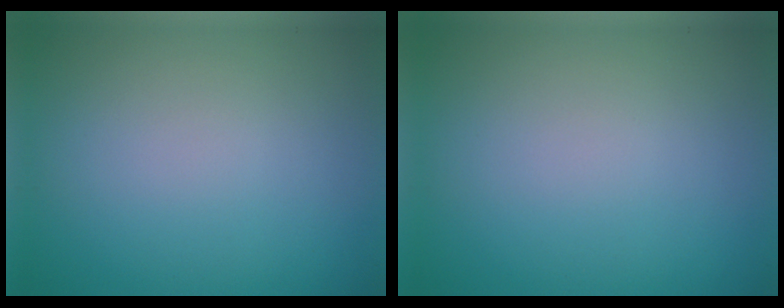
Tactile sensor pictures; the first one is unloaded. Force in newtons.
{"total": 0.0}